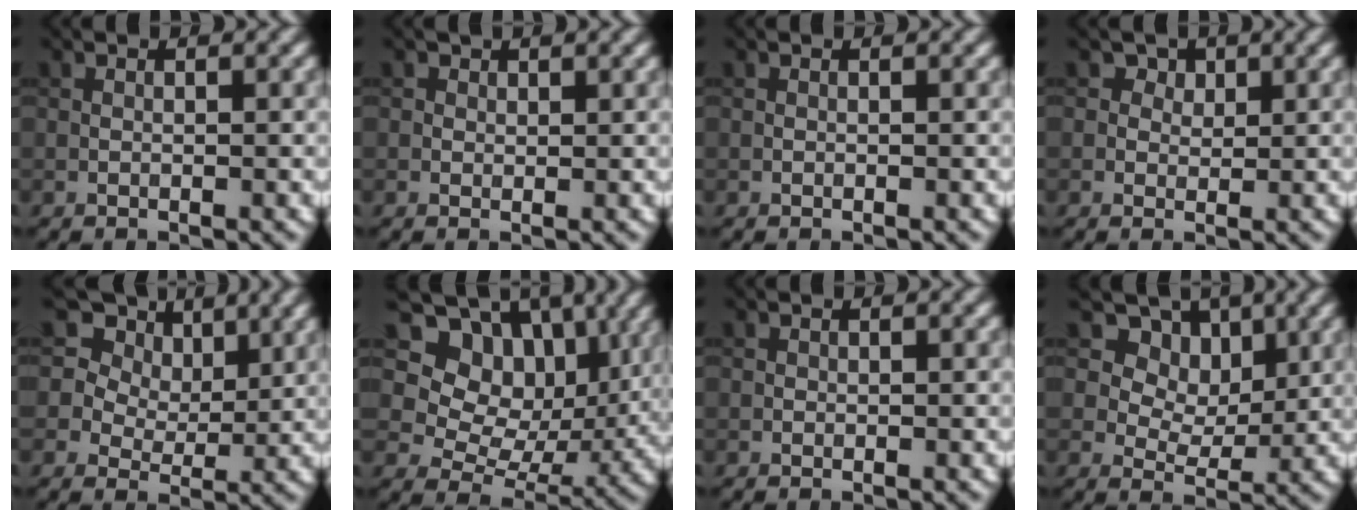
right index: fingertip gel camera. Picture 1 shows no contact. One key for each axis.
{"total": 0.7, "fx": 0.4, "fy": 0.5, "fz": 0.2, "tx": -0.001, "ty": -0.001, "tz": 0.006}
{"total": 0.0}
{"total": 2.4, "fx": 1.4, "fy": 1.7, "fz": 0.9, "tx": -0.014, "ty": -0.010, "tz": 0.022}
{"total": 9.6, "fx": 6.5, "fy": 5.7, "fz": 4.2, "tx": -0.094, "ty": 0.003, "tz": 0.101}
{"total": 11.7, "fx": 5.6, "fy": 8.2, "fz": 6.2, "tx": -0.116, "ty": 0.012, "tz": 0.098}
{"total": 0.0}
{"total": 8.8, "fx": 4.8, "fy": 6.1, "fz": 4.1, "tx": -0.073, "ty": -0.014, "tz": 0.083}